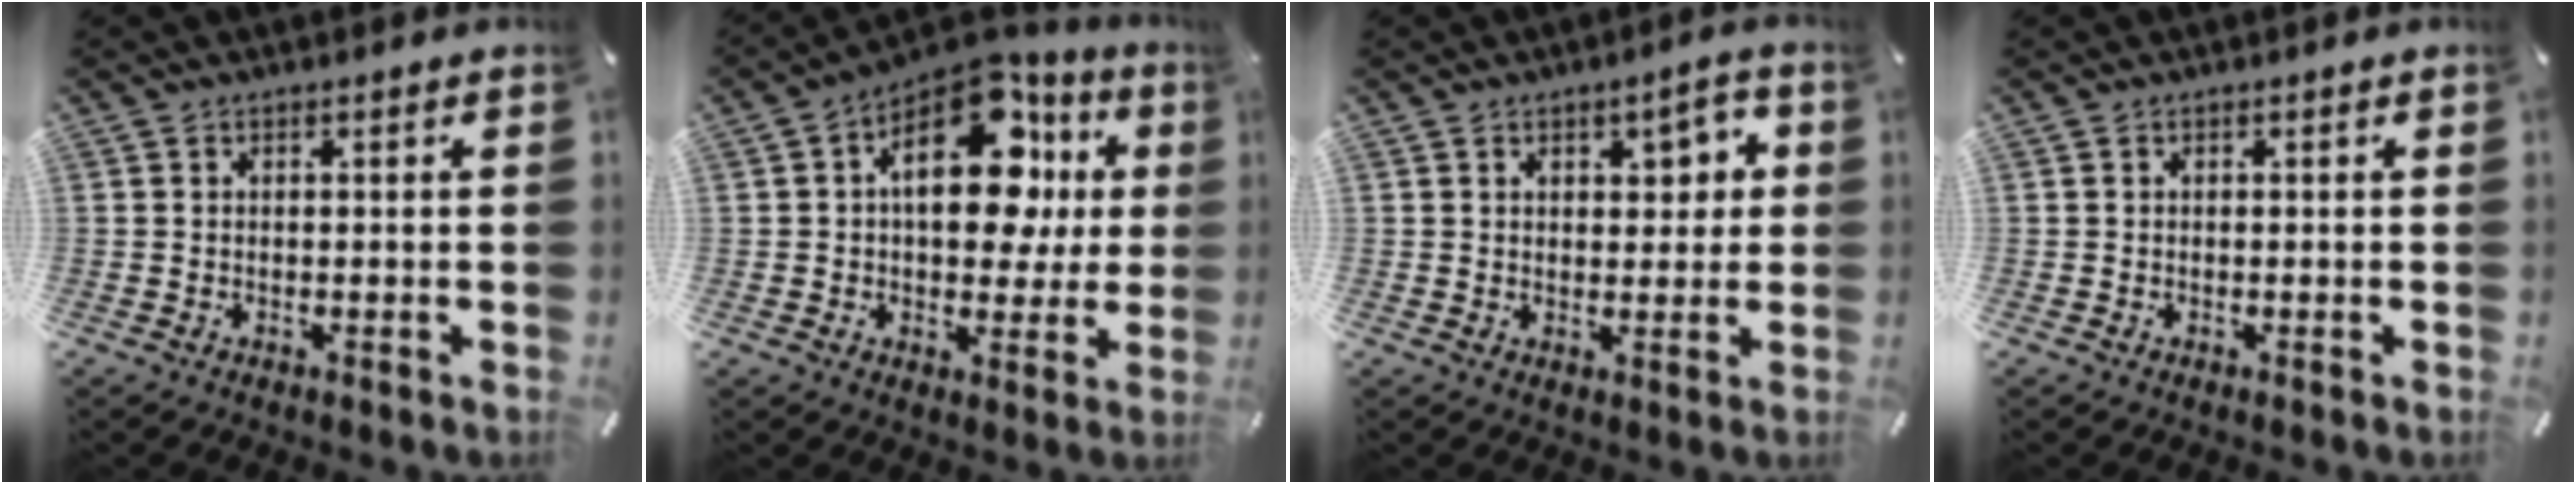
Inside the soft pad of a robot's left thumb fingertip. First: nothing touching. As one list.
[{"total": 20.4, "force": [6.1, 11.5, 15.6], "torque": [-0.227, -0.031, 0.101]}, {"total": 5.0, "force": [1.6, 3.3, 3.3], "torque": [-0.032, -0.007, 0.016]}, {"total": 0.0}]